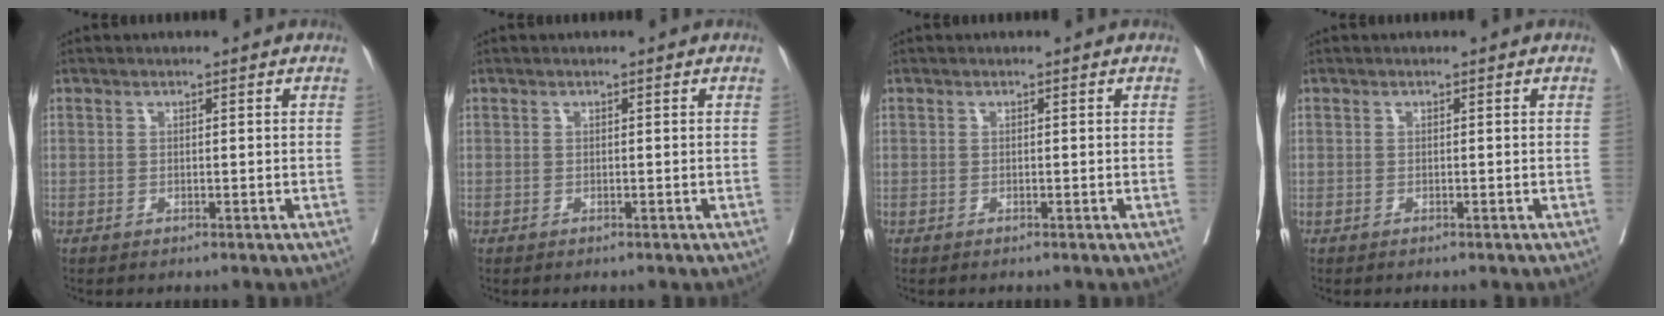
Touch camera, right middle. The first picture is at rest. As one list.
[{"total": 0.0}, {"total": 0.0}, {"total": 0.0}]